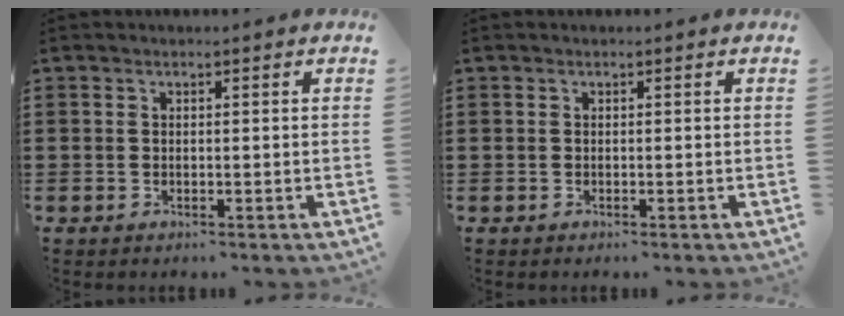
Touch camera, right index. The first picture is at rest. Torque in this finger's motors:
{"motor_torque": [-1.01, 1.13, -1.05, -0.21]}